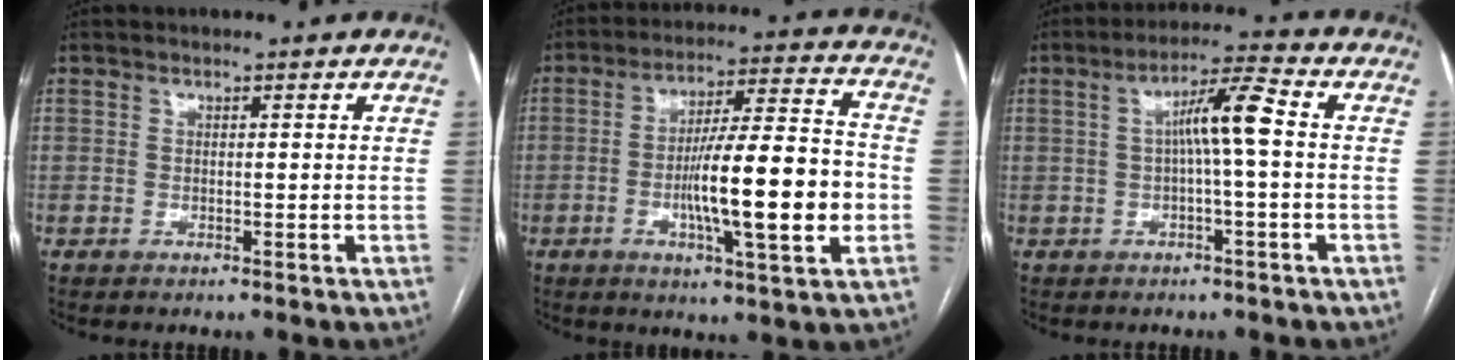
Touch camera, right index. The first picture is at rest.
{"total": 16.1, "force": [-3.0, 1.5, 15.7], "torque": [-0.255, 0.004, -0.048]}
{"total": 6.6, "force": [0.3, 0.1, 6.6], "torque": [-0.112, 0.021, 0.005]}